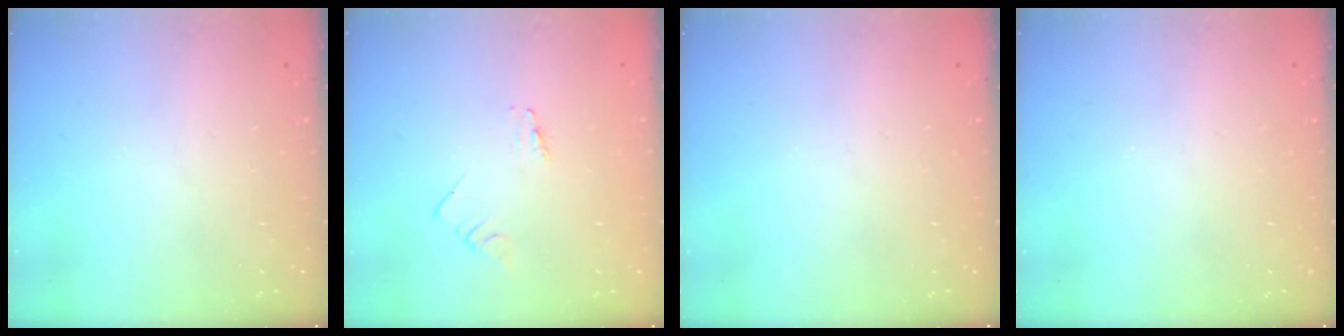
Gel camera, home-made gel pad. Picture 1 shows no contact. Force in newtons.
{"total": 0.0}
{"total": 0.0}
{"total": 0.0}